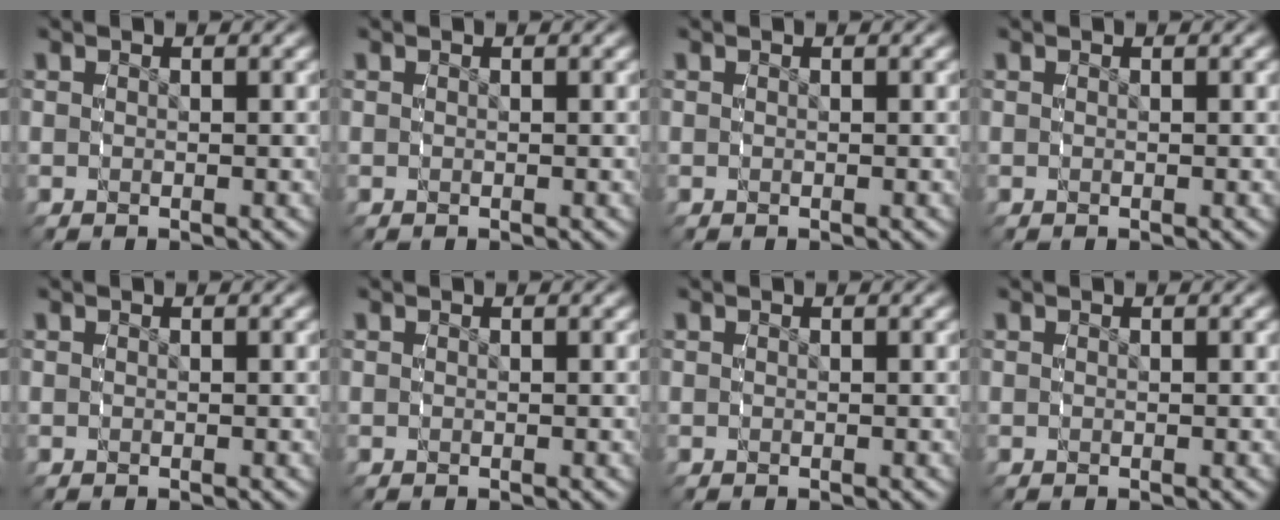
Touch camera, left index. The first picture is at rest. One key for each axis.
{"total": 0.0}
{"total": 0.0}
{"total": 0.0}
{"total": 0.0}
{"total": 0.0}
{"total": 1.1, "fx": -0.2, "fy": -1.0, "fz": -0.3, "tx": 0.013, "ty": -0.007, "tz": 0.005}
{"total": 0.0}